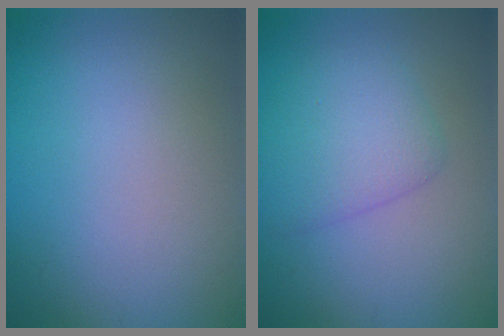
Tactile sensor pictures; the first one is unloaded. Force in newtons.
{"total": 3.5, "press": 3.5, "slide": 0.3}